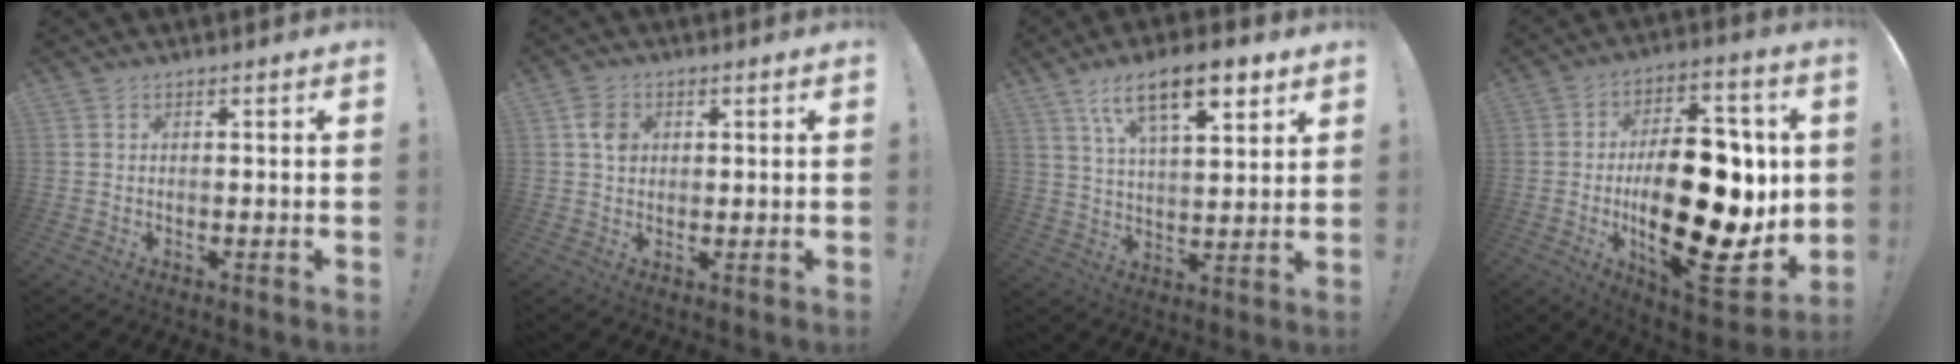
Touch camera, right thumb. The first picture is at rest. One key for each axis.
{"total": 5.4, "fx": 1.2, "fy": 4.2, "fz": 3.2, "tx": -0.040, "ty": 0.005, "tz": 0.022}
{"total": 15.1, "fx": 8.5, "fy": 5.8, "fz": 11.1, "tx": -0.179, "ty": -0.030, "tz": 0.143}
{"total": 32.3, "fx": -2.0, "fy": 16.5, "fz": 27.7, "tx": -0.443, "ty": 0.005, "tz": -0.009}